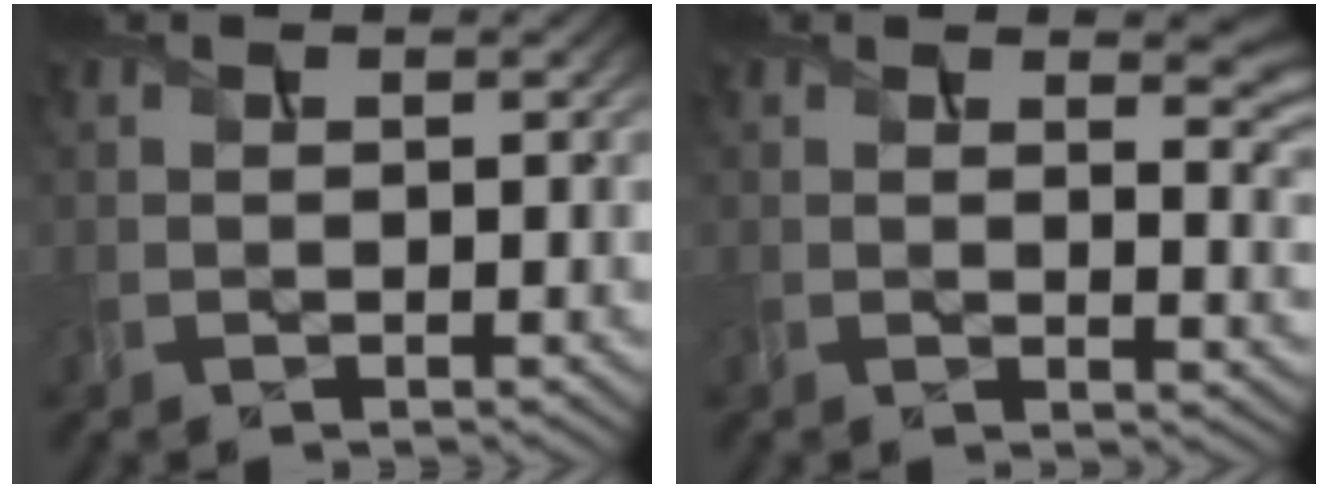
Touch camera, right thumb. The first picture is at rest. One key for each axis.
{"total": 6.1, "fx": 2.4, "fy": 2.4, "fz": 5.0, "tx": -0.070, "ty": -0.008, "tz": 0.043}